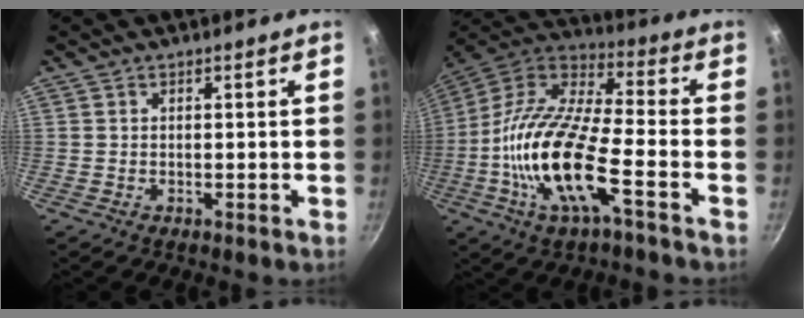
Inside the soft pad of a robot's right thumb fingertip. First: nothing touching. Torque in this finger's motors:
{"motor_torque": [-0.01, 0.99, 2.24, -0.53, 0.69]}